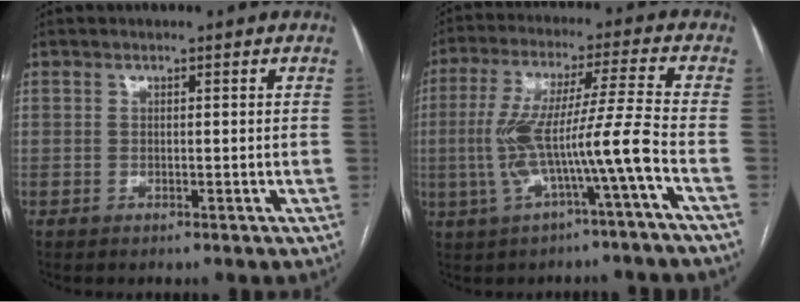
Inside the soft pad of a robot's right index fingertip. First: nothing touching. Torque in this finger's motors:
{"motor_torque": [1.60, -0.42, 0.75, 0.21]}